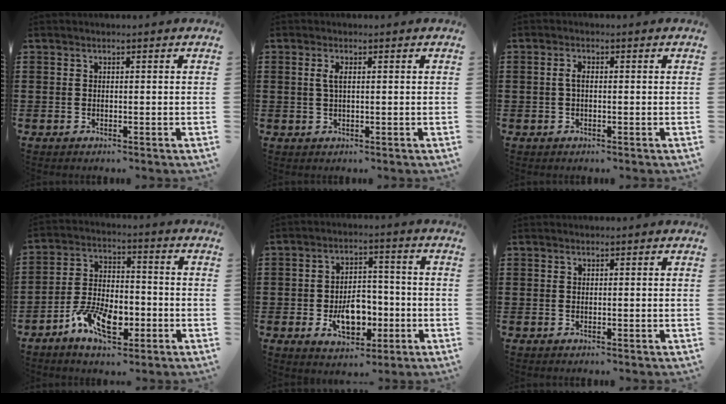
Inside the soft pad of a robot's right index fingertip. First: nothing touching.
{"total": 1.8, "force": [0.4, 0.5, 1.7], "torque": [-0.035, 0.004, 0.004]}
{"total": 1.7, "force": [-0.1, 0.6, 1.5], "torque": [-0.030, 0.002, -0.004]}
{"total": 8.9, "force": [-4.4, 4.4, 6.3], "torque": [-0.133, 0.008, -0.082]}
{"total": 8.0, "force": [-2.4, 4.9, 5.8], "torque": [-0.081, 0.003, -0.044]}
{"total": 0.0}